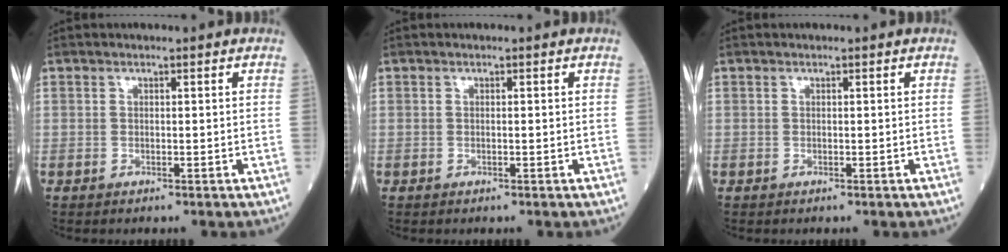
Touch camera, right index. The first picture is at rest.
{"total": 0.0}
{"total": 0.0}